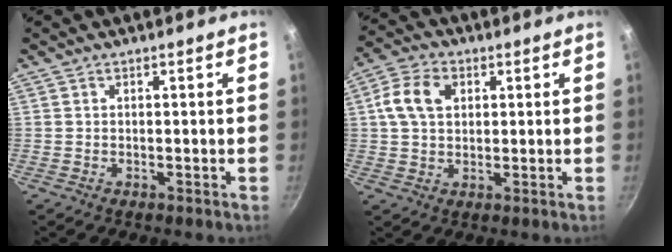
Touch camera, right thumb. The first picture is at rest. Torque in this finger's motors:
{"motor_torque": [-0.46, 0.70, 0.59, -0.56, 0.03]}